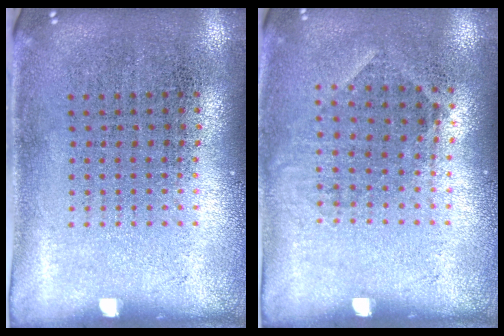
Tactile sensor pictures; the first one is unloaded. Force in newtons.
{"total": 0.9, "press": 0.8, "slide": 0.5}